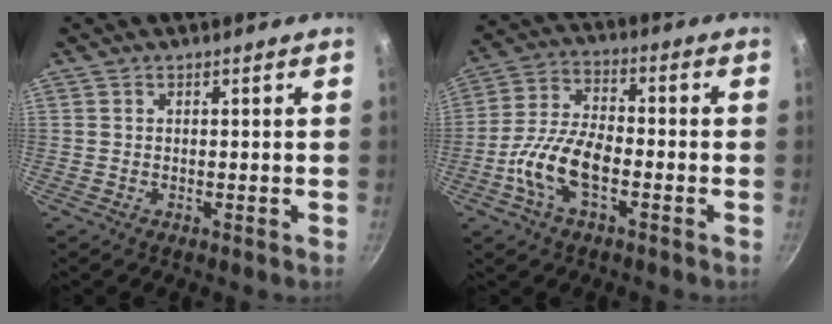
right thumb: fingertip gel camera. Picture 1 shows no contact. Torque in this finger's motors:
{"motor_torque": [1.71, 1.61, 0.84, -0.69, 0.12]}